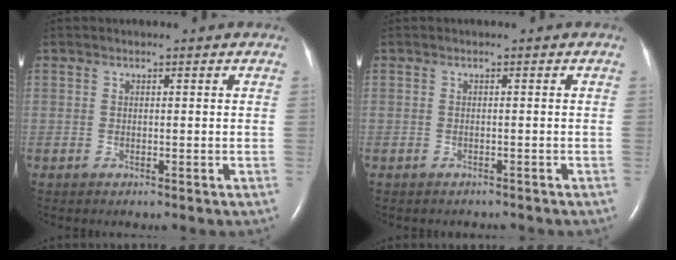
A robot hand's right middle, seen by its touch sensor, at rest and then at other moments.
{"total": 1.8, "force": [-1.6, 0.7, 0.5], "torque": [-0.017, -0.003, -0.016]}